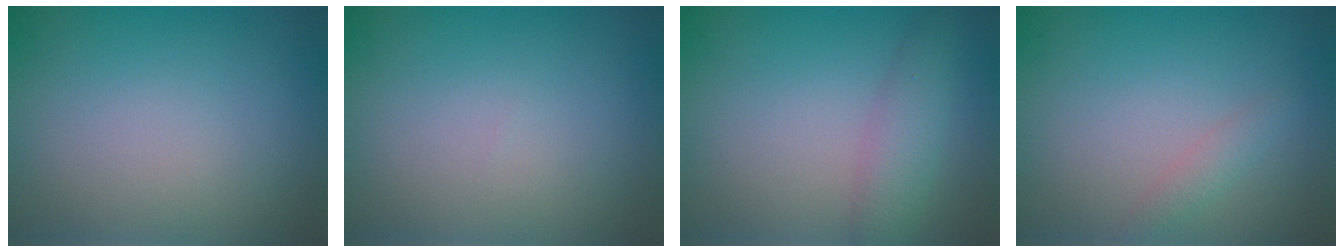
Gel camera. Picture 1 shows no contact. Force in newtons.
{"total": 0.0}
{"total": 2.9, "press": 2.9, "slide": 0.1}
{"total": 1.2, "press": 1.2, "slide": 0.0}